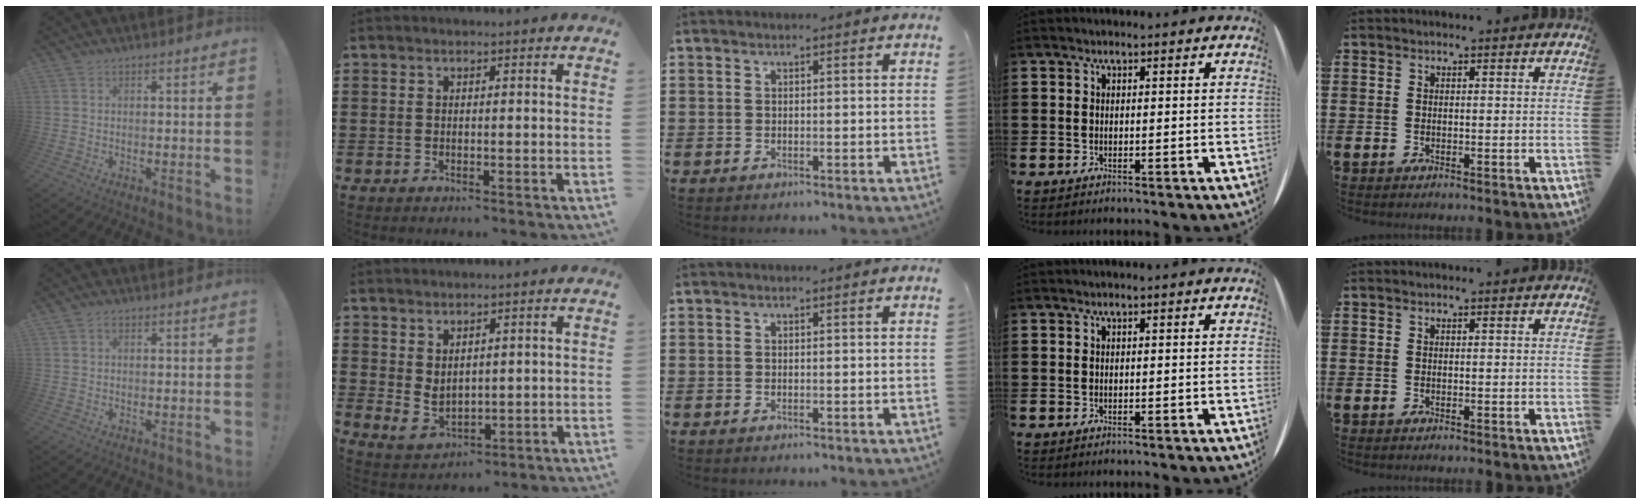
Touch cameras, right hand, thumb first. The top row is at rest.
{"thumb": {"total": 1.1, "force": [0.4, 0.8, 0.5], "torque": [-0.008, 0.002, 0.007]}, "index": {"total": 2.1, "force": [1.5, 1.4, 0.6], "torque": [-0.015, 0.007, 0.028]}}